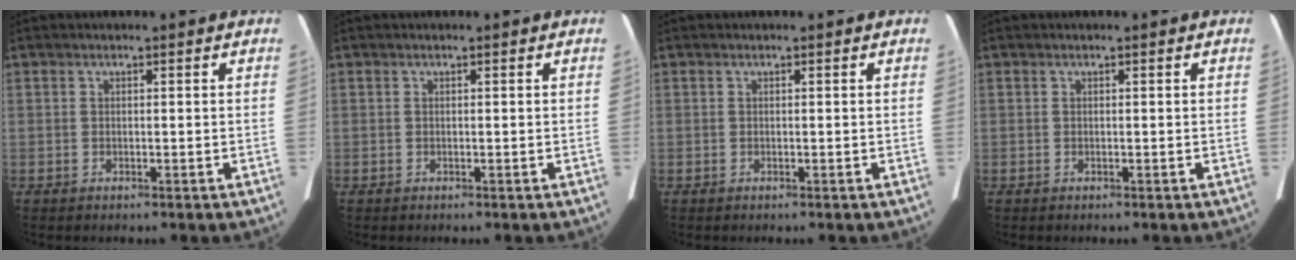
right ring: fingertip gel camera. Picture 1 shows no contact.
{"total": 0.0}
{"total": 0.0}
{"total": 0.0}